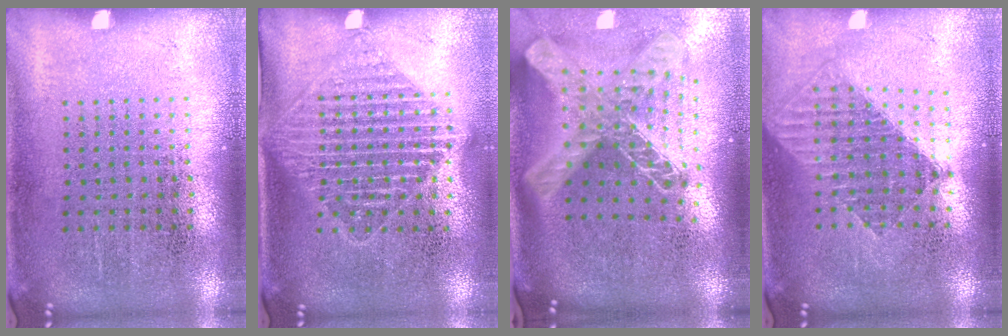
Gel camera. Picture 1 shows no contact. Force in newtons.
{"total": 1.7, "press": 1.4, "slide": 1.0}
{"total": 2.9, "press": 2.1, "slide": 2.0}
{"total": 1.5, "press": 1.3, "slide": 0.8}